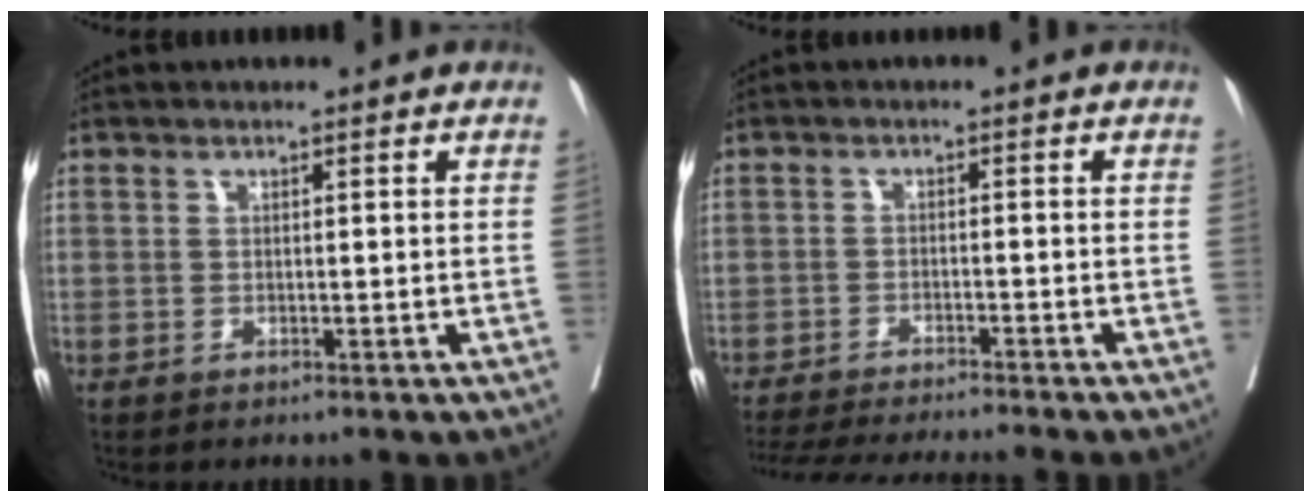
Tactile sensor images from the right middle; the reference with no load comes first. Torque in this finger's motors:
{"motor_torque": [1.03, -1.11, 0.10, 0.08]}